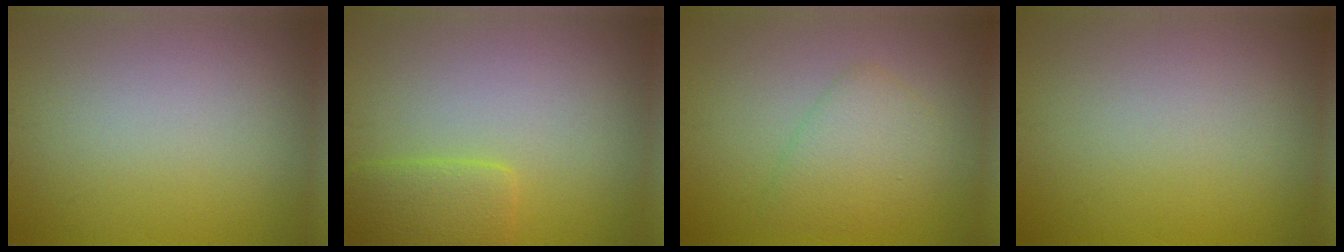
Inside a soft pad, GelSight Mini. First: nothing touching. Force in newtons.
{"total": 3.0, "press": 3.0, "slide": 0.2}
{"total": 3.1, "press": 3.0, "slide": 0.3}
{"total": 0.0}